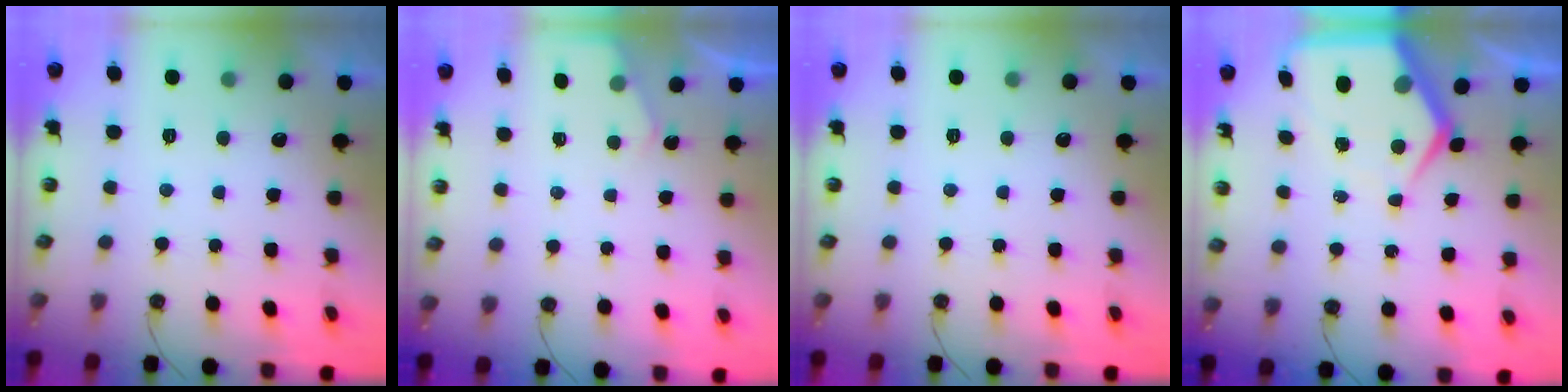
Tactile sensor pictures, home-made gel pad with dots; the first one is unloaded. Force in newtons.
{"total": 3.0, "press": 2.9, "slide": 0.5}
{"total": 0.0}
{"total": 10.2, "press": 10.2, "slide": 1.1}